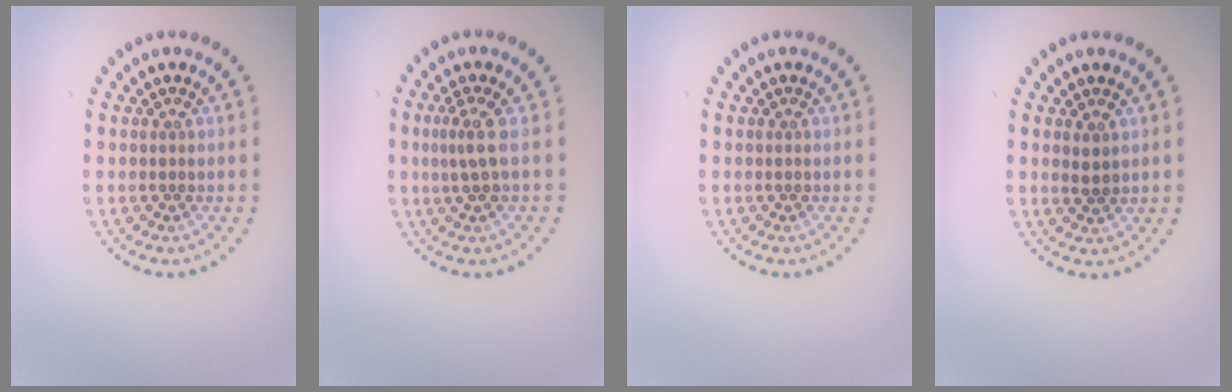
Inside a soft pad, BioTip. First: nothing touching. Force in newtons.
{"total": 2.0, "press": 1.4, "slide": 1.5}
{"total": 0.0}
{"total": 1.2, "press": 1.1, "slide": 0.3}